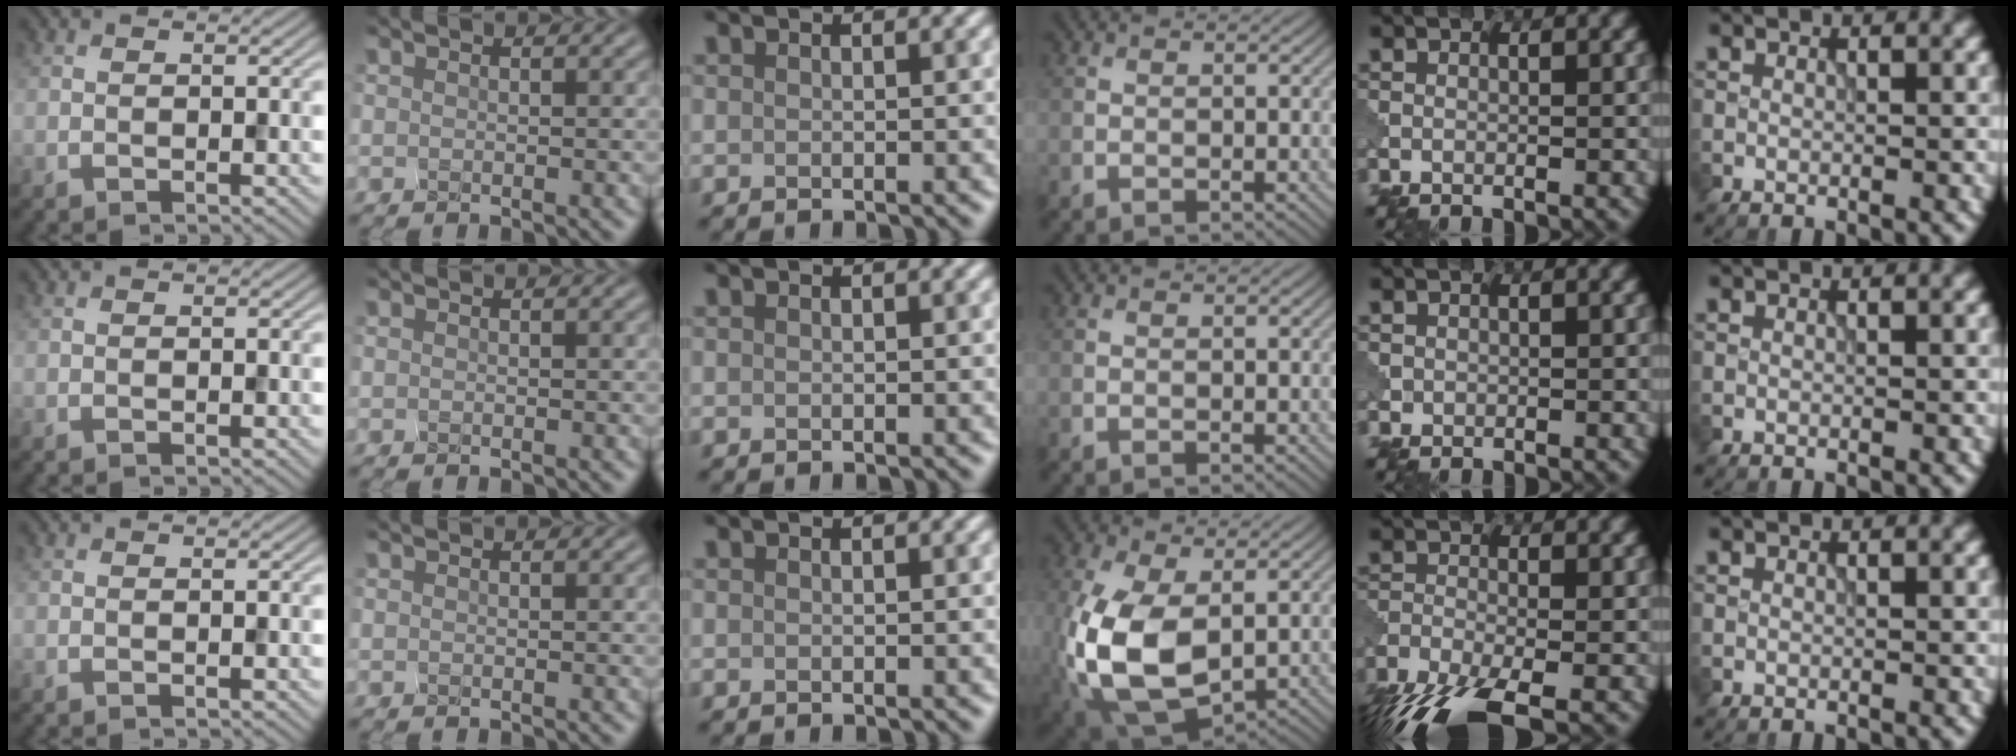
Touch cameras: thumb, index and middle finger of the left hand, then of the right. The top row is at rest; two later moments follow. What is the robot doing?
{"motion": "squeeze", "object": "clothespin"}